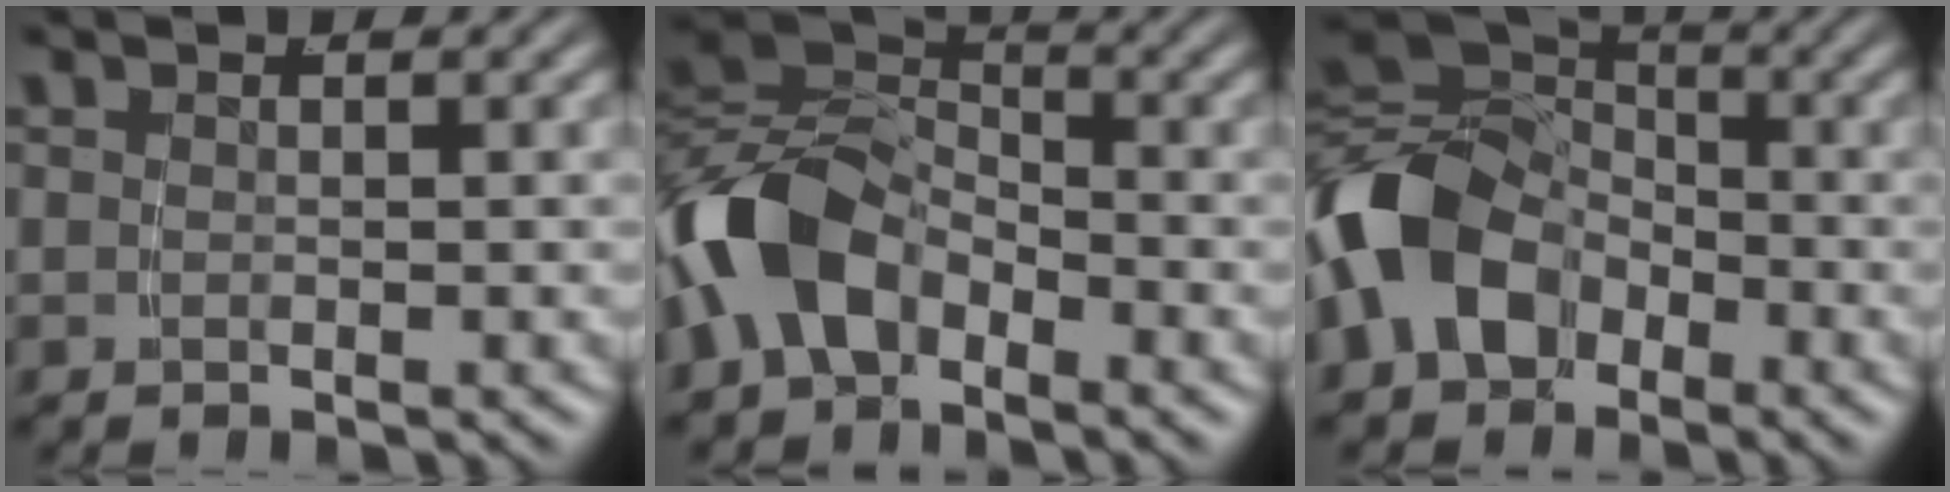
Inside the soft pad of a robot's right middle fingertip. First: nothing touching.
{"total": 6.6, "force": [-1.9, 4.7, 4.2], "torque": [-0.095, -0.008, -0.033]}
{"total": 7.7, "force": [-1.9, 5.9, 4.5], "torque": [-0.111, -0.016, -0.027]}